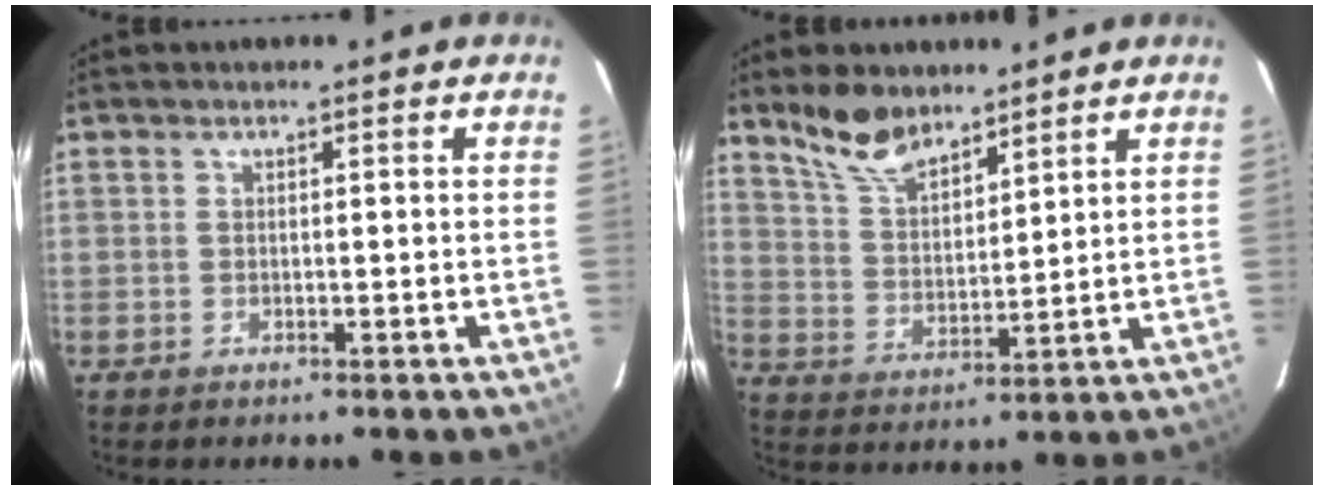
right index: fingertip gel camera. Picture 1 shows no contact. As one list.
[{"total": 9.3, "force": [7.5, 3.7, 4.2], "torque": [-0.082, 0.012, 0.150]}]